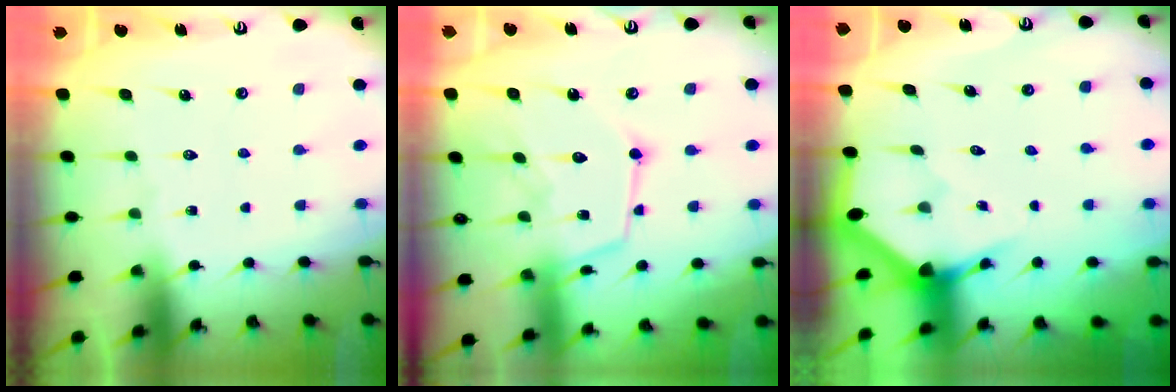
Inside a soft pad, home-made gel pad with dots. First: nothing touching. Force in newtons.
{"total": 14.3, "press": 14.2, "slide": 1.3}
{"total": 3.4, "press": 3.4, "slide": 0.2}